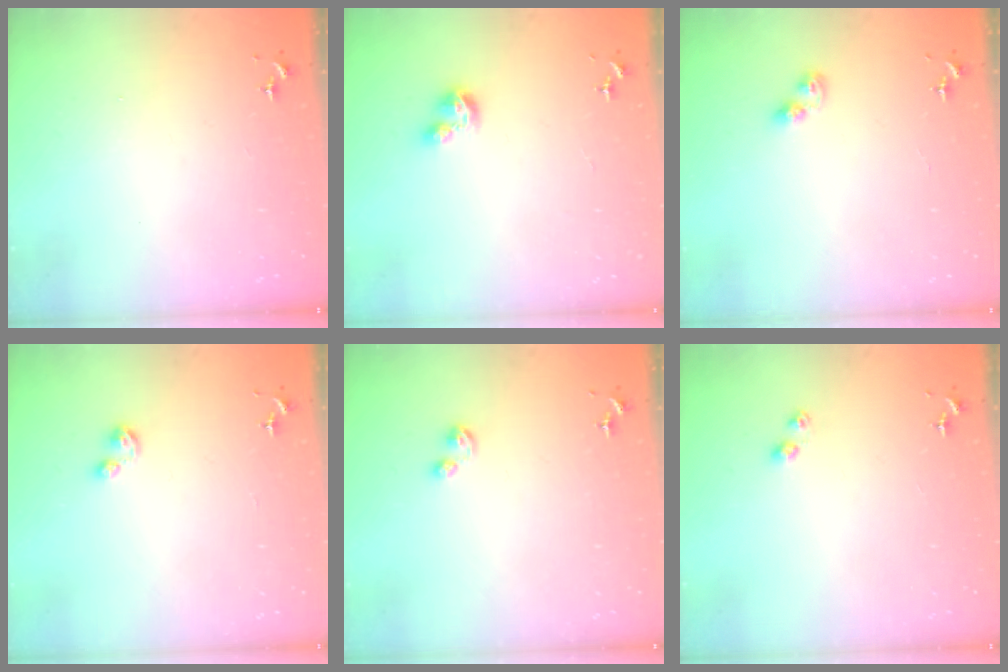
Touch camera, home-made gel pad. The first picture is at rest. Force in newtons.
{"total": 4.8, "press": 4.7, "slide": 0.4}
{"total": 4.2, "press": 4.2, "slide": 0.5}
{"total": 3.2, "press": 3.1, "slide": 0.4}
{"total": 2.9, "press": 2.9, "slide": 0.4}
{"total": 3.5, "press": 3.4, "slide": 0.5}